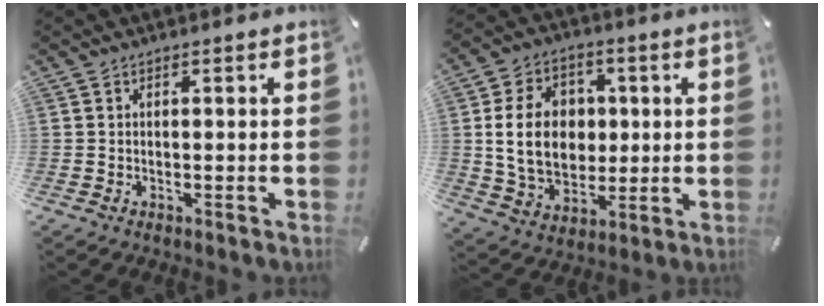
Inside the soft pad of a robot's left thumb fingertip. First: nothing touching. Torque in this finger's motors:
{"motor_torque": [0.82, 0.77, 1.86, -0.21, 0.56]}